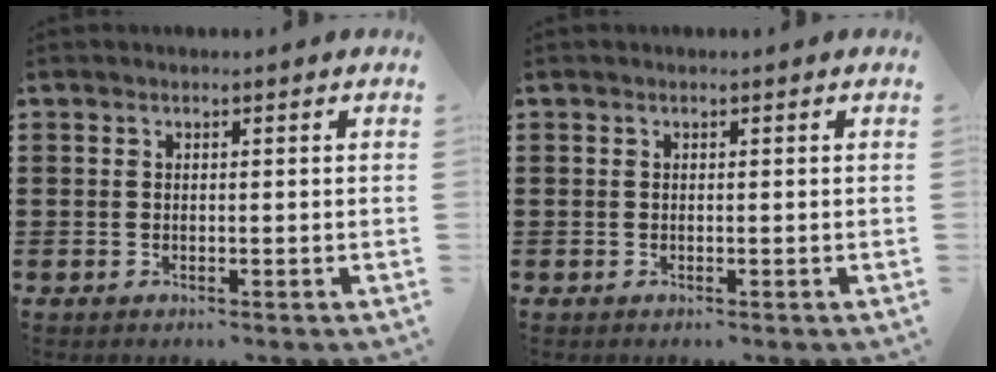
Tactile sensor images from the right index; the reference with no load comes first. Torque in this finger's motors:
{"motor_torque": [0.00, 0.00, 0.00, 0.00]}